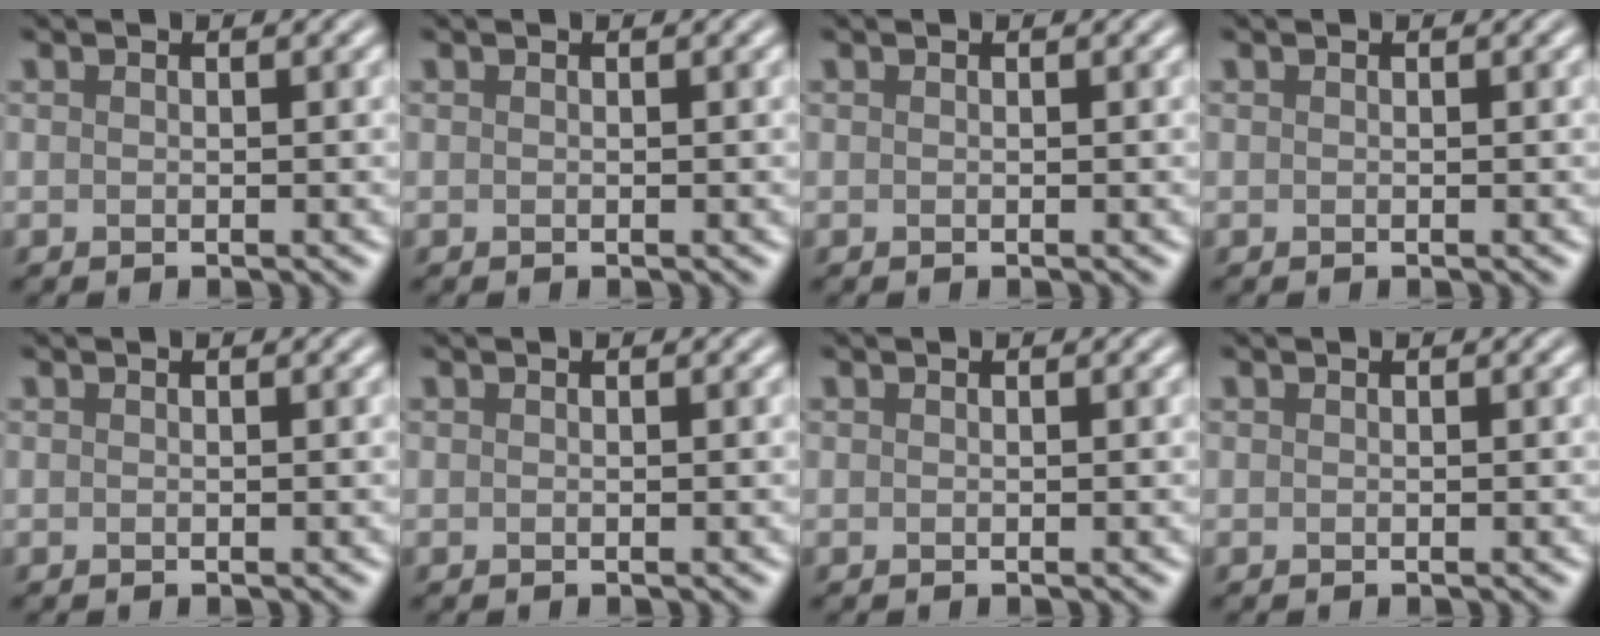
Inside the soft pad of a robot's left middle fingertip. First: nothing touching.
{"total": 0.0}
{"total": 0.0}
{"total": 0.0}
{"total": 0.0}
{"total": 0.0}
{"total": 0.0}
{"total": 0.0}